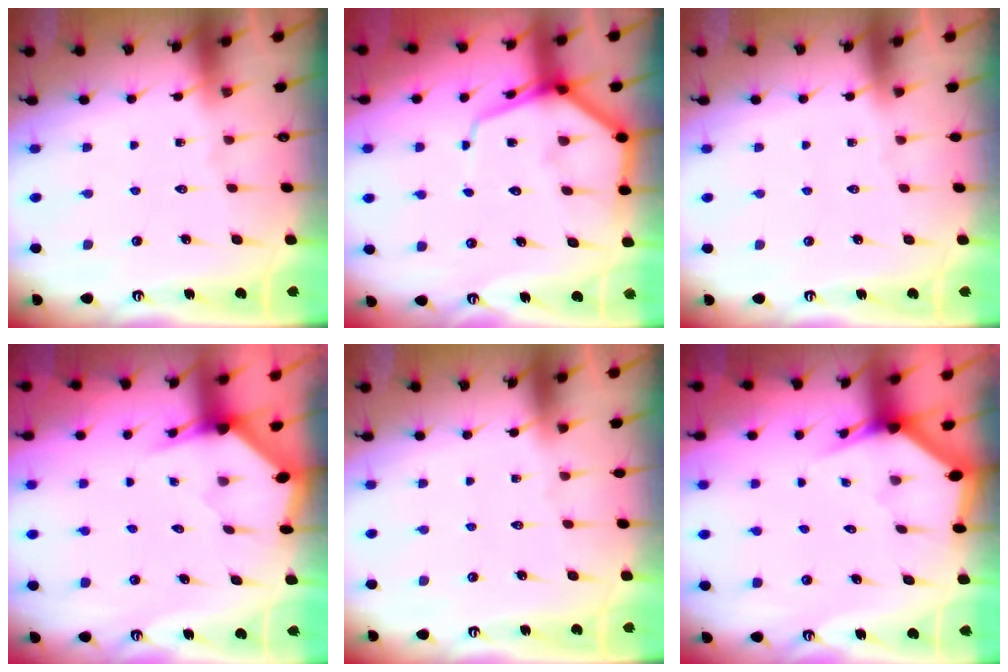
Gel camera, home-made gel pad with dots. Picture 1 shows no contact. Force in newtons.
{"total": 9.6, "press": 9.5, "slide": 0.9}
{"total": 0.0}
{"total": 2.7, "press": 2.7, "slide": 0.2}
{"total": 0.0}
{"total": 2.7, "press": 2.7, "slide": 0.1}